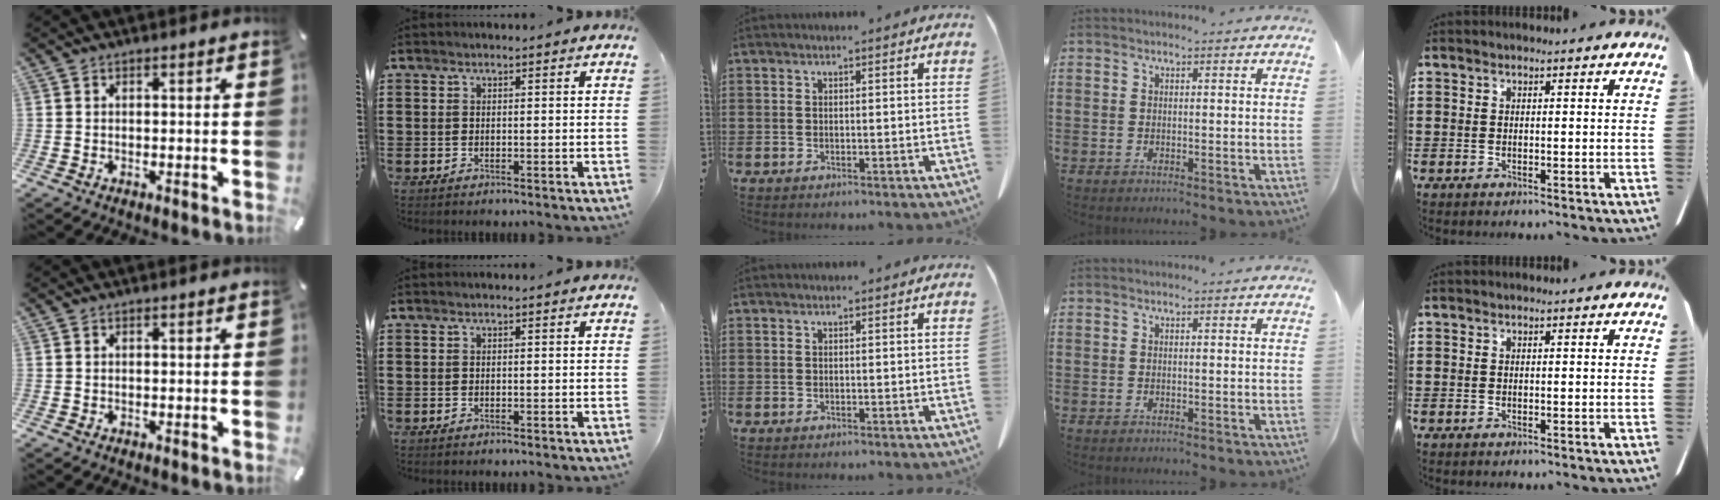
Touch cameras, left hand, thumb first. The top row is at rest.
{}